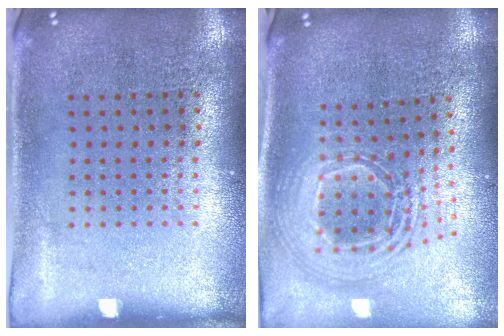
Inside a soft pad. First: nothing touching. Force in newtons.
{"total": 2.5, "press": 1.9, "slide": 1.7}